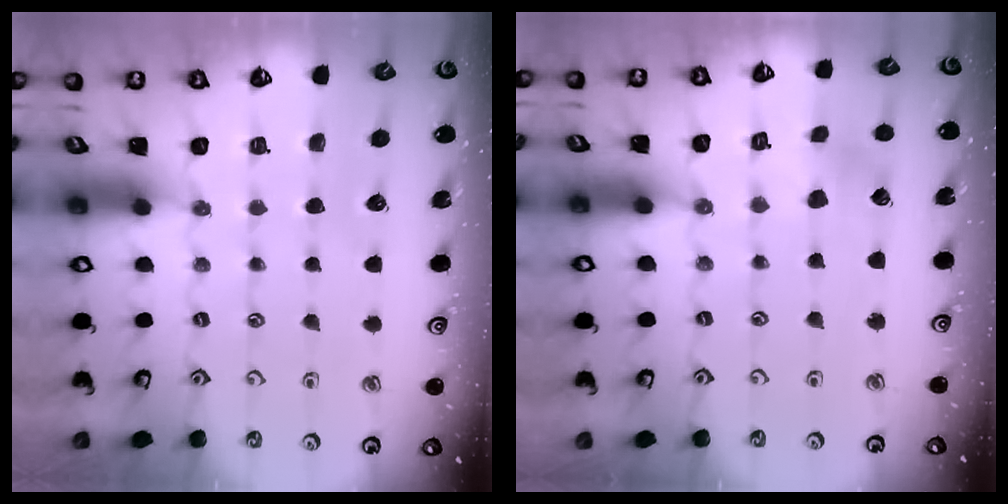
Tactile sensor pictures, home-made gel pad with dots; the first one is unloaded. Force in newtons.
{"total": 3.1, "press": 3.1, "slide": 0.6}